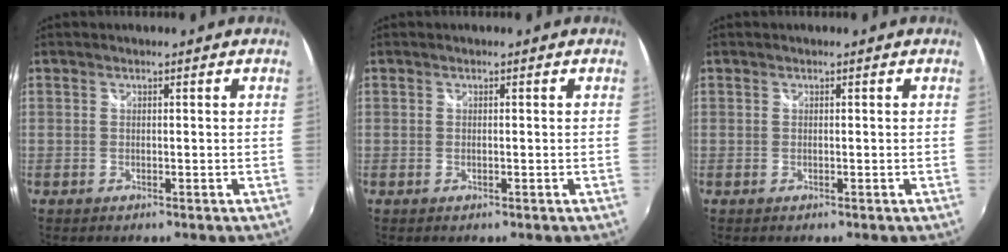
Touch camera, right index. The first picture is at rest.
{"total": 0.0}
{"total": 0.0}